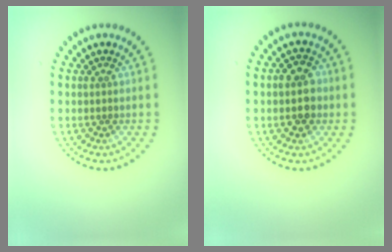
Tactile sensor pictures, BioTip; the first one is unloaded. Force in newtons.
{"total": 2.8, "press": 2.8, "slide": 0.4}